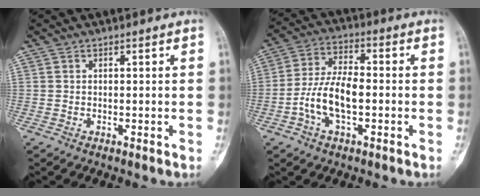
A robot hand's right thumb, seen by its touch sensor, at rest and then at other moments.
{"total": 10.5, "force": [-2.4, 5.1, 8.8], "torque": [-0.173, 0.029, -0.050]}